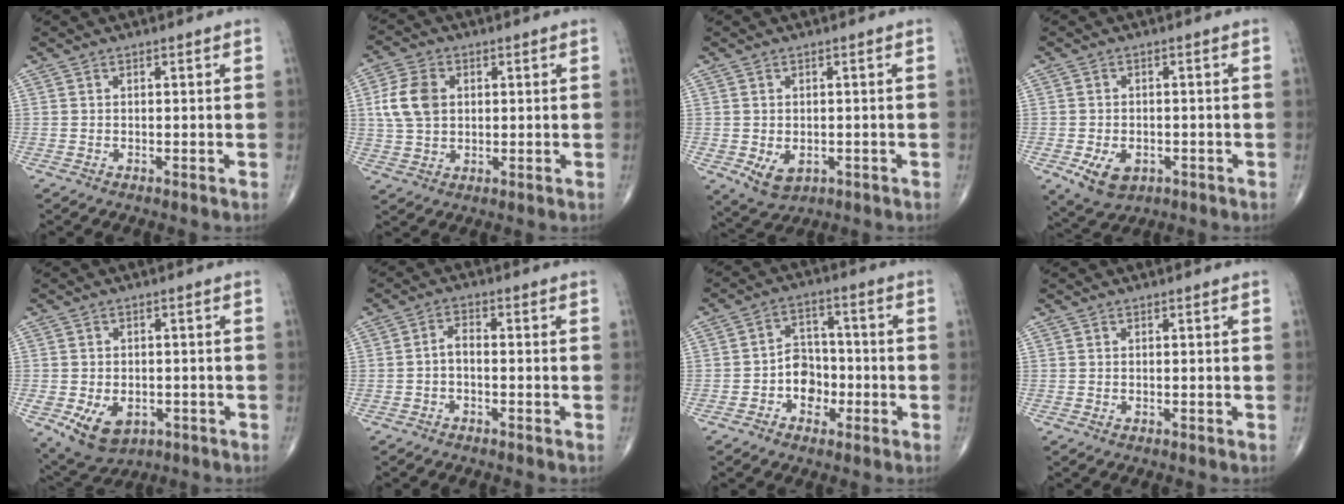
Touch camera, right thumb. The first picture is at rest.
{"total": 8.2, "force": [1.5, 5.8, 5.5], "torque": [-0.105, 0.002, 0.030]}
{"total": 5.0, "force": [-1.2, 3.5, 3.3], "torque": [-0.046, -0.005, -0.004]}
{"total": 6.4, "force": [-2.4, 4.3, 4.1], "torque": [-0.061, 0.001, -0.029]}
{"total": 9.0, "force": [-3.1, 6.3, 5.7], "torque": [-0.087, 0.004, -0.034]}
{"total": 2.5, "force": [-0.8, 1.3, 2.0], "torque": [-0.033, 0.015, -0.020]}
{"total": 7.1, "force": [-2.3, 5.6, 3.7], "torque": [-0.021, 0.029, -0.047]}
{"total": 0.0}